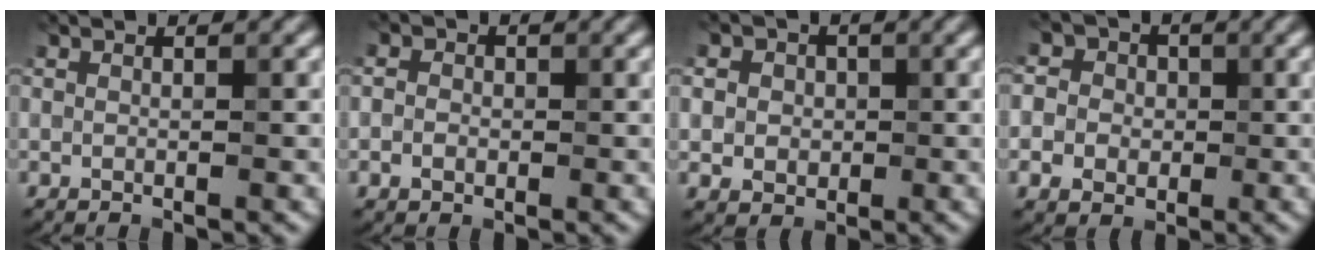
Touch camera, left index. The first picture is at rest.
{"total": 1.6, "force": [-0.3, 1.4, 0.7], "torque": [-0.003, -0.001, -0.012]}
{"total": 4.0, "force": [0.8, 3.5, 1.8], "torque": [-0.023, 0.019, -0.005]}
{"total": 7.2, "force": [1.3, 6.5, 3.0], "torque": [-0.053, 0.041, -0.014]}